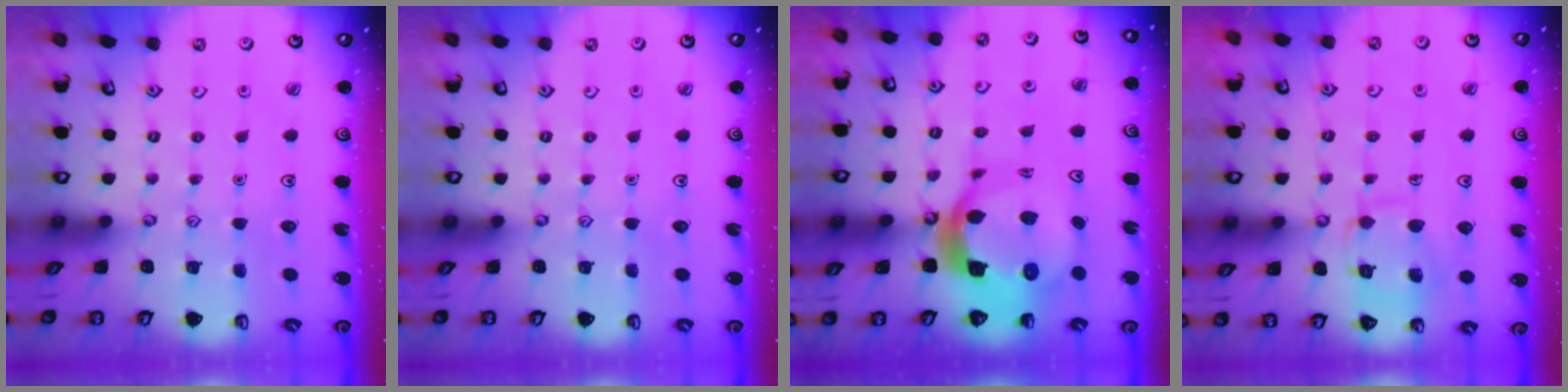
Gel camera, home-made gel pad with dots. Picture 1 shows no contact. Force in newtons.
{"total": 0.0}
{"total": 14.9, "press": 14.8, "slide": 1.8}
{"total": 11.1, "press": 11.1, "slide": 0.8}